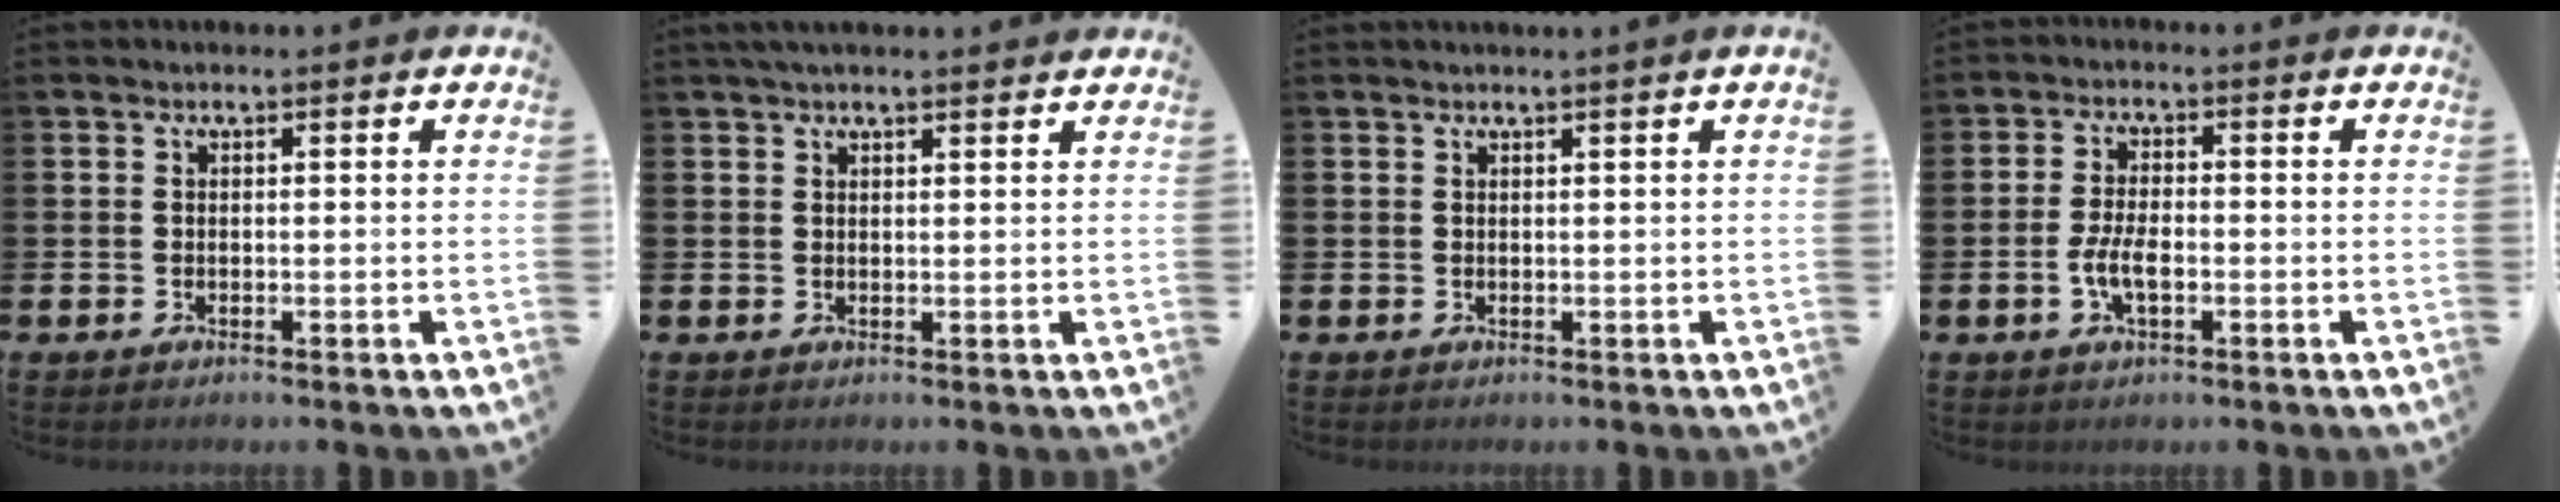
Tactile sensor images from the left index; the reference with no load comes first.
{"total": 2.2, "force": [2.0, 0.3, 0.8], "torque": [-0.017, 0.000, 0.035]}
{"total": 0.6, "force": [0.4, -0.3, 0.3], "torque": [-0.008, -0.002, 0.009]}
{"total": 3.9, "force": [-0.9, 1.7, 3.4], "torque": [-0.062, 0.001, -0.019]}